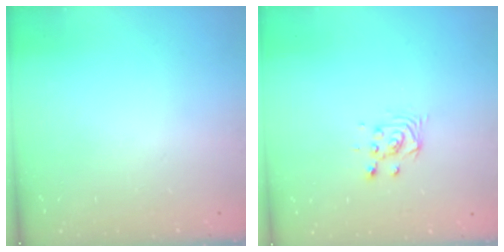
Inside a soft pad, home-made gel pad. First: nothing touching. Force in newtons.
{"total": 3.7, "press": 3.7, "slide": 0.3}